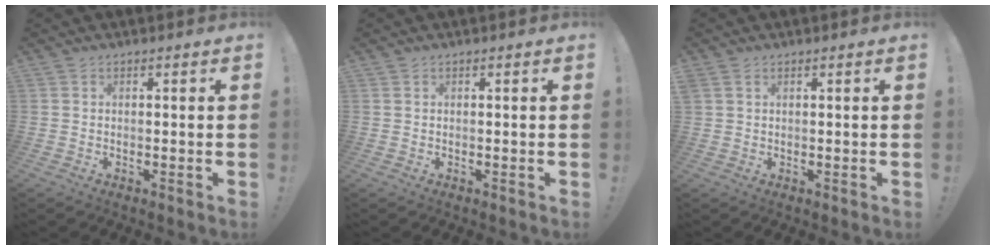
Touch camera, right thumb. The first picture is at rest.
{"total": 0.0}
{"total": 1.6, "force": [0.9, 1.0, 0.8], "torque": [-0.021, 0.004, 0.019]}